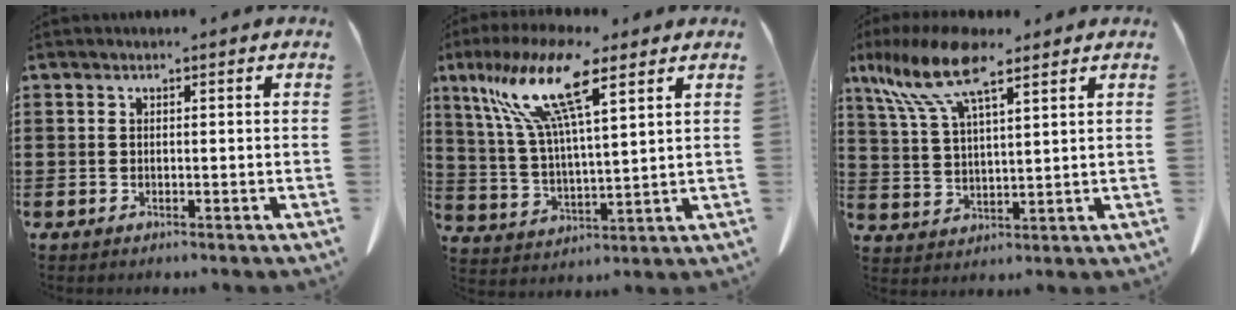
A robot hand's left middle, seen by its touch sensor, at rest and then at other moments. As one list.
[{"total": 13.4, "force": [8.5, 2.7, 10.0], "torque": [-0.230, -0.021, 0.142]}, {"total": 11.0, "force": [7.3, 3.4, 7.5], "torque": [-0.179, -0.014, 0.128]}]